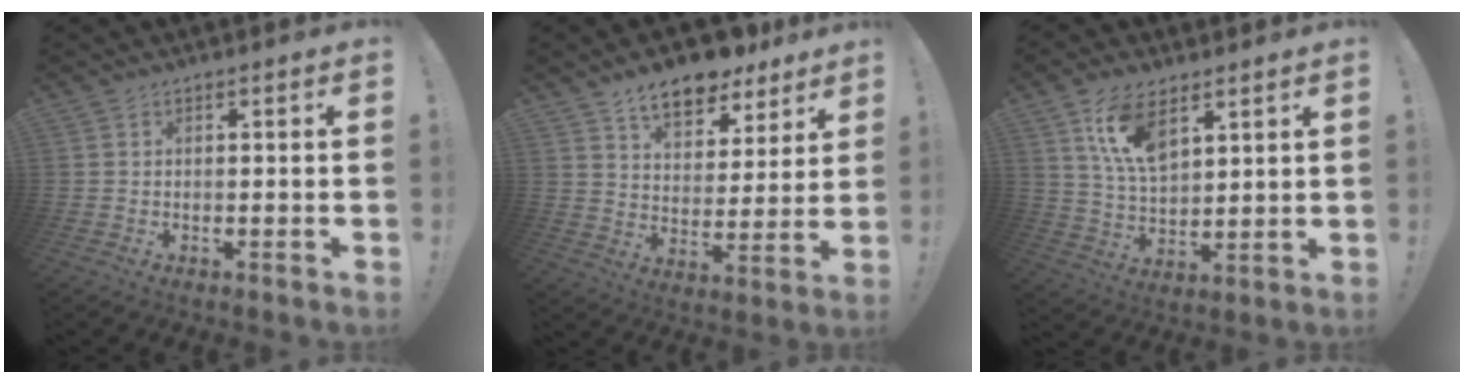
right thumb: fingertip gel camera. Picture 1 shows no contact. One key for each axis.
{"total": 12.2, "fx": 9.4, "fy": 5.8, "fz": 5.2, "tx": -0.083, "ty": -0.063, "tz": 0.168}
{"total": 12.2, "fx": 7.0, "fy": 6.2, "fz": 7.9, "tx": -0.154, "ty": -0.022, "tz": 0.131}